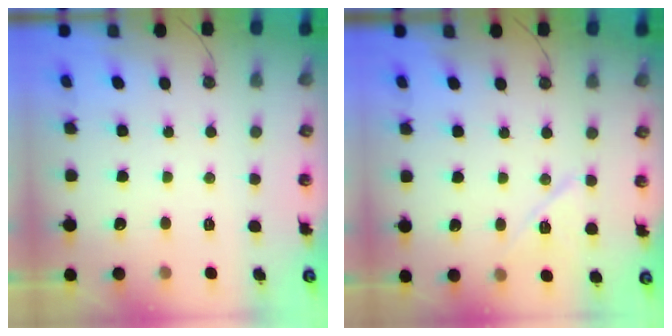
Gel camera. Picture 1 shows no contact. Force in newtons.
{"total": 8.6, "press": 8.5, "slide": 0.9}